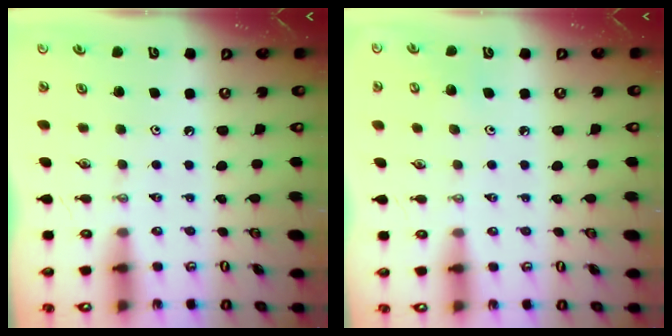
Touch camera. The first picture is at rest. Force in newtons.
{"total": 5.9, "press": 5.8, "slide": 1.2}